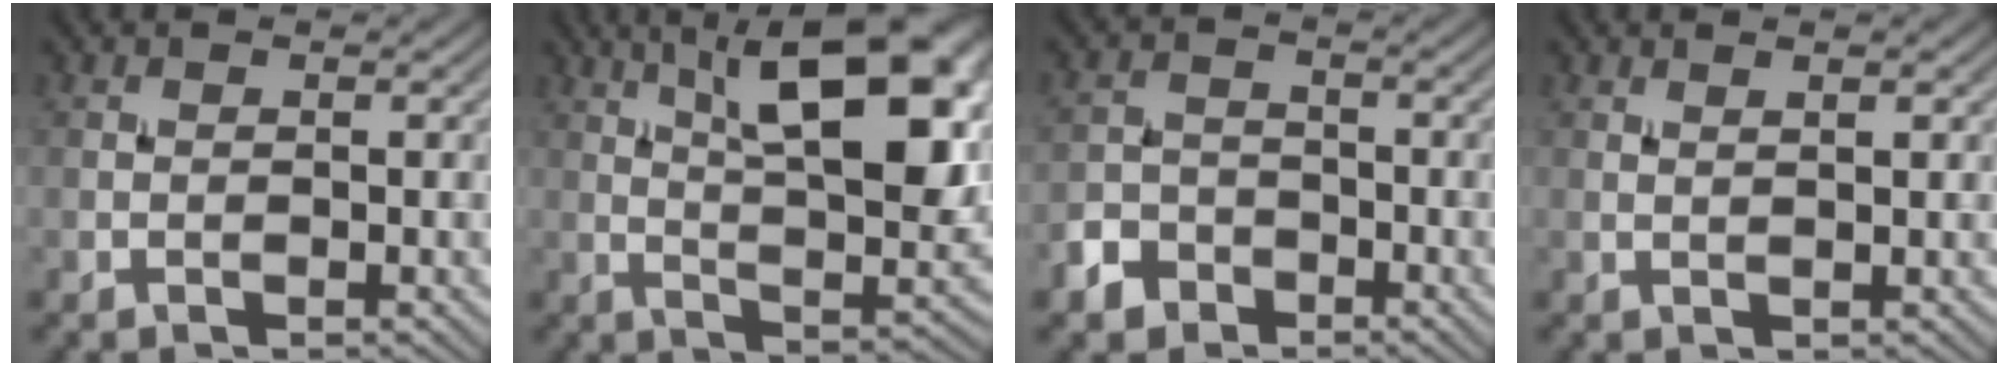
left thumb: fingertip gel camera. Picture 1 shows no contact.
{"total": 16.5, "force": [6.4, 6.1, 13.9], "torque": [-0.199, 0.016, 0.092]}
{"total": 3.9, "force": [-2.6, 2.6, 1.2], "torque": [-0.028, -0.001, -0.056]}
{"total": 1.6, "force": [1.1, 0.2, 1.2], "torque": [-0.017, -0.003, 0.016]}